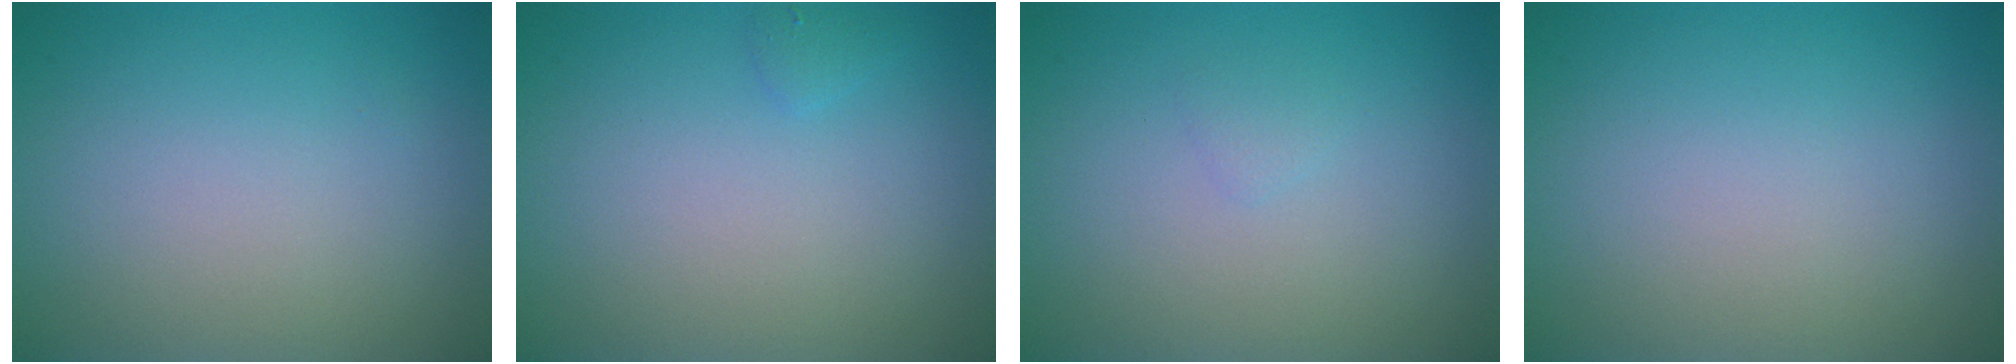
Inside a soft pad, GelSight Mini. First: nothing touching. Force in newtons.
{"total": 0.6, "press": 0.6, "slide": 0.1}
{"total": 0.6, "press": 0.6, "slide": 0.1}
{"total": 0.0}